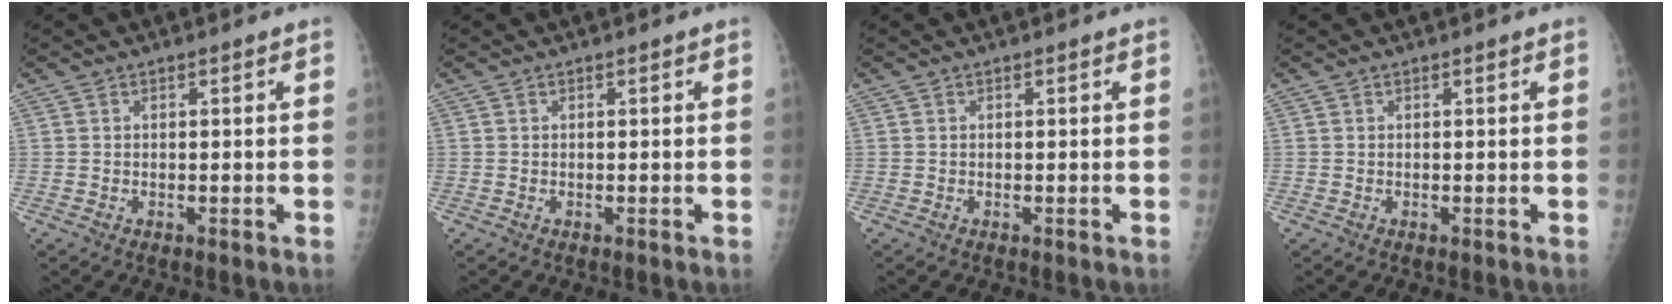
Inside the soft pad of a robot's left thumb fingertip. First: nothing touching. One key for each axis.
{"total": 0.0}
{"total": 0.0}
{"total": 0.0}